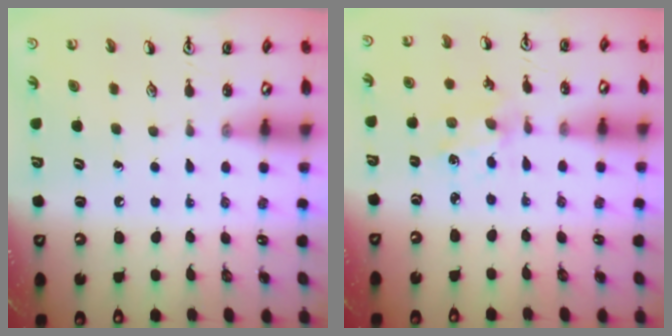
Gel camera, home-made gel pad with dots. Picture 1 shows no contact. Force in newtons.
{"total": 1.9, "press": 1.9, "slide": 0.3}